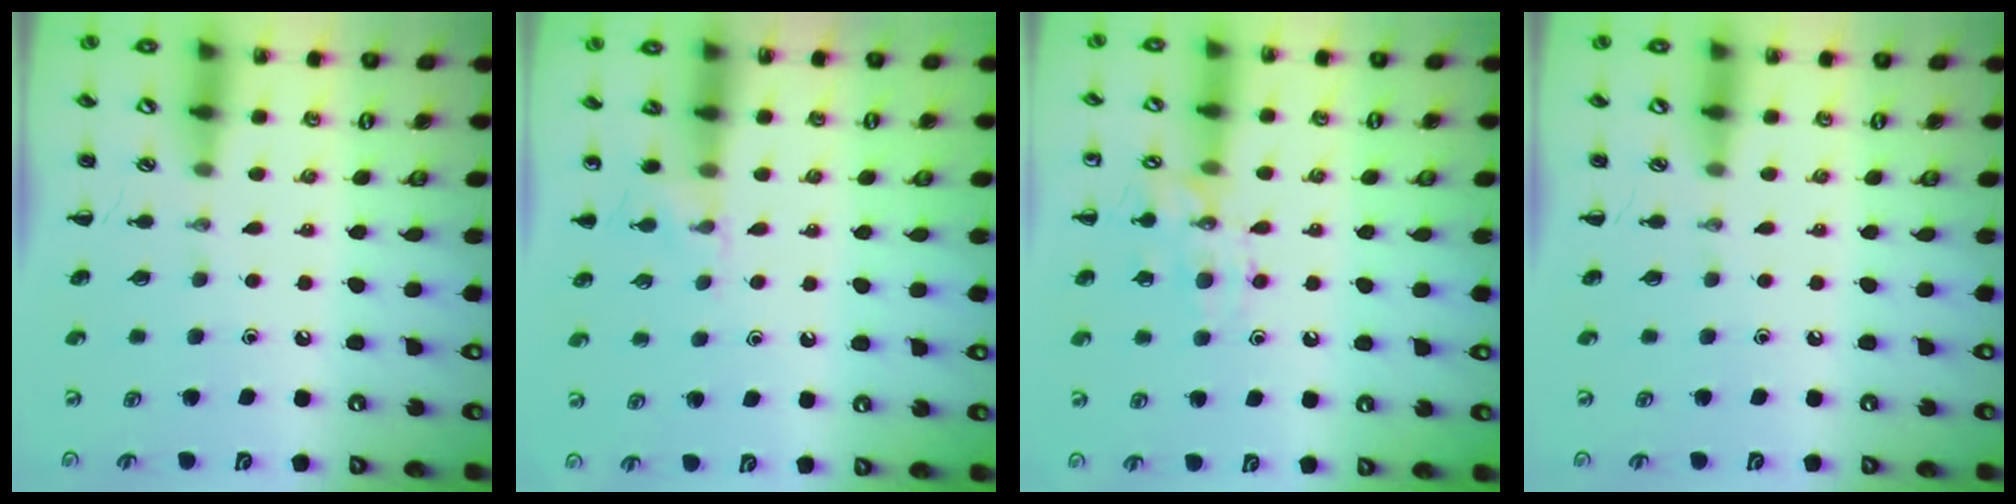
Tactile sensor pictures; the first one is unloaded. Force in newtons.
{"total": 4.9, "press": 4.6, "slide": 1.7}
{"total": 11.1, "press": 11.1, "slide": 0.6}
{"total": 0.0}